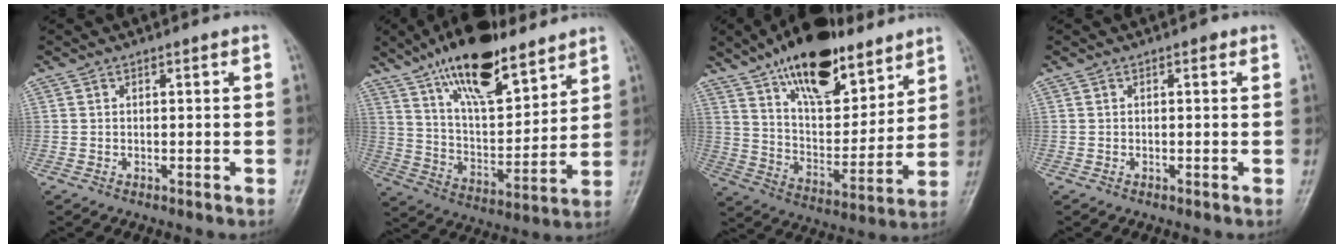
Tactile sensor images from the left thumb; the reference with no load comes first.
{"total": 20.7, "force": [13.9, 8.0, 13.1], "torque": [-0.188, -0.062, 0.243]}
{"total": 22.4, "force": [14.7, 10.0, 13.6], "torque": [-0.175, -0.064, 0.248]}
{"total": 0.6, "force": [0.3, 0.4, 0.4], "torque": [-0.001, 0.001, 0.000]}